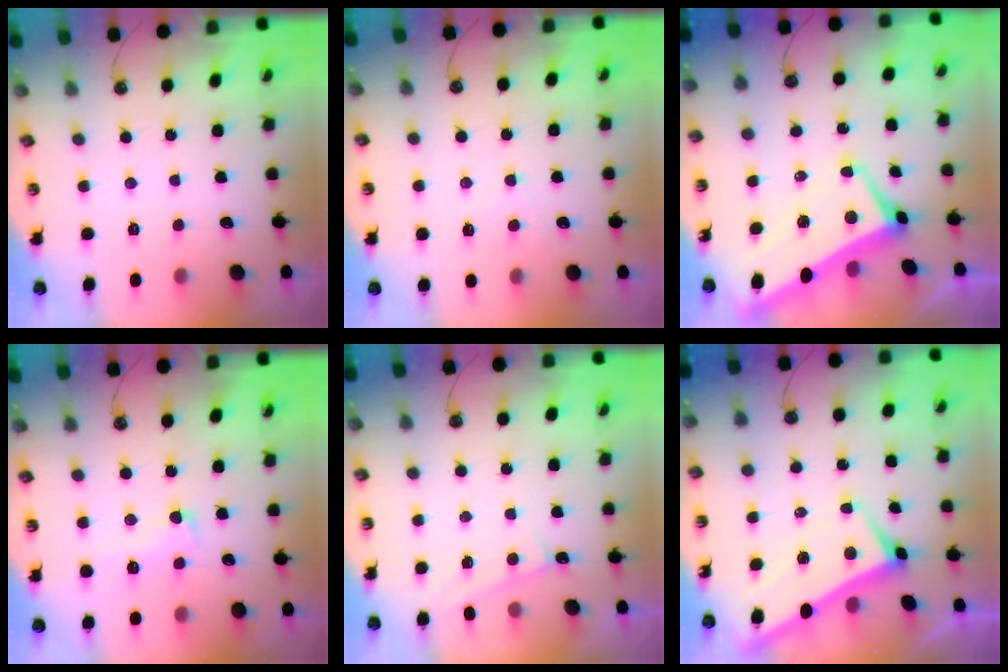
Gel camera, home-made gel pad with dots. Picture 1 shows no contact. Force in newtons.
{"total": 1.8, "press": 1.7, "slide": 0.4}
{"total": 1.7, "press": 1.0, "slide": 1.3}
{"total": 1.7, "press": 1.4, "slide": 1.1}
{"total": 0.7, "press": 0.7, "slide": 0.2}
{"total": 1.6, "press": 1.3, "slide": 1.0}